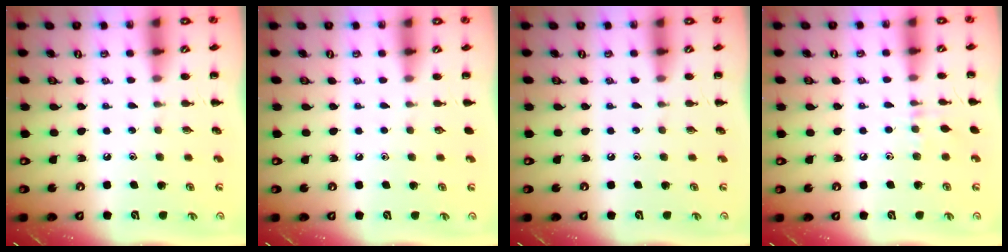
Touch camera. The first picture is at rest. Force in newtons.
{"total": 0.0}
{"total": 0.0}
{"total": 5.0, "press": 4.8, "slide": 1.3}